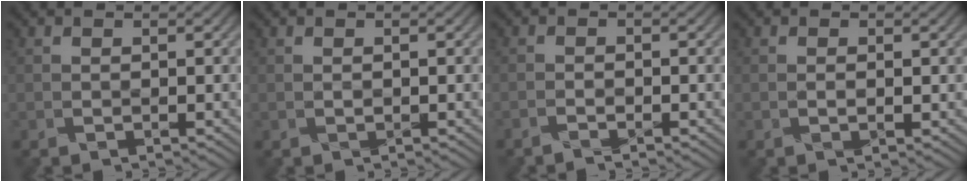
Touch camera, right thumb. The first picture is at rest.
{"total": 0.0}
{"total": 1.2, "force": [-1.2, 0.0, 0.3], "torque": [-0.006, 0.003, -0.026]}
{"total": 0.6, "force": [0.0, 0.3, 0.6], "torque": [-0.010, -0.002, 0.001]}